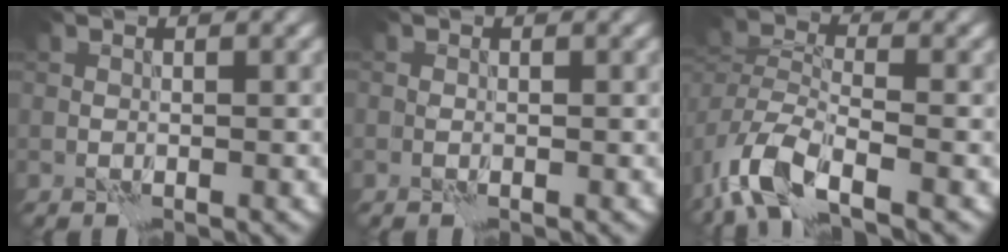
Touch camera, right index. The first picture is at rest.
{"total": 0.7, "force": [0.0, 0.5, 0.4], "torque": [-0.010, -0.001, -0.002]}
{"total": 6.9, "force": [-4.2, 3.1, 4.6], "torque": [-0.093, -0.003, -0.092]}